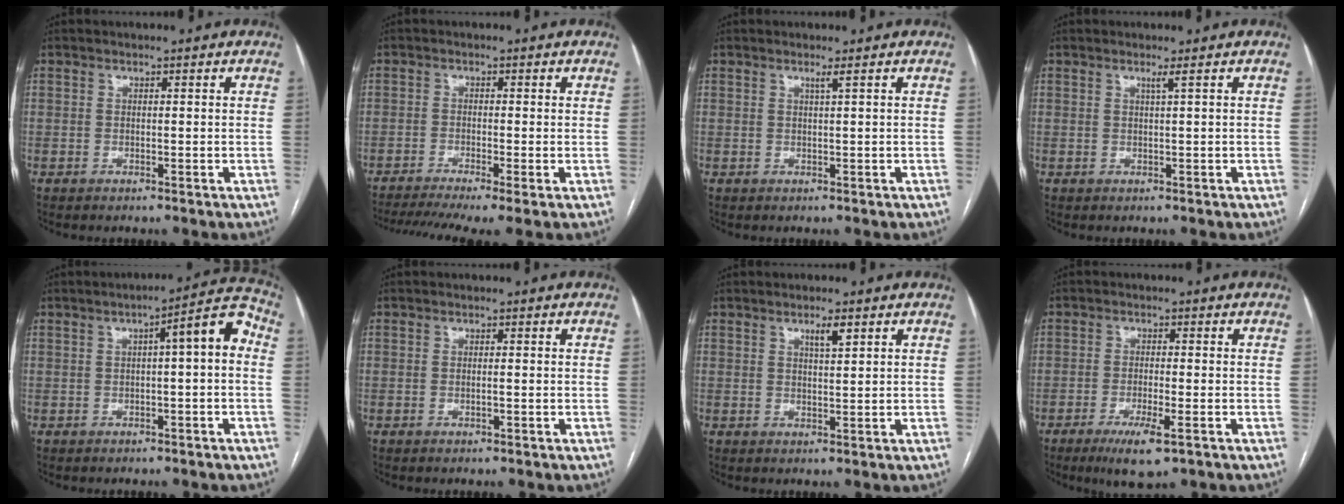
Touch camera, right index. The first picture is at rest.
{"total": 9.1, "force": [-6.4, 0.8, 6.4], "torque": [-0.104, -0.008, -0.103]}
{"total": 0.8, "force": [0.4, -0.3, 0.6], "torque": [-0.020, -0.006, 0.013]}
{"total": 0.8, "force": [0.4, -0.4, 0.6], "torque": [-0.020, -0.006, 0.012]}
{"total": 6.7, "force": [0.5, 1.0, 6.6], "torque": [-0.085, 0.028, 0.001]}
{"total": 0.6, "force": [-0.1, 0.0, 0.6], "torque": [-0.014, -0.001, -0.001]}
{"total": 2.4, "force": [1.4, 0.3, 1.9], "torque": [-0.036, -0.002, 0.024]}
{"total": 6.1, "force": [-3.3, 0.9, 5.0], "torque": [-0.094, -0.014, -0.052]}